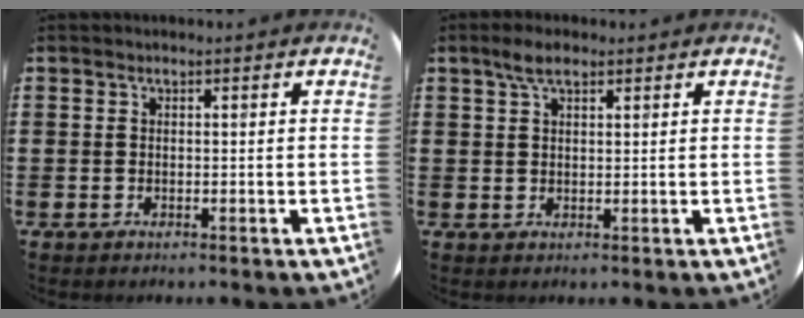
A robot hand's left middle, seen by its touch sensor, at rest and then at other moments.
{"total": 3.2, "force": [2.2, 1.3, 2.0], "torque": [-0.035, 0.004, 0.036]}